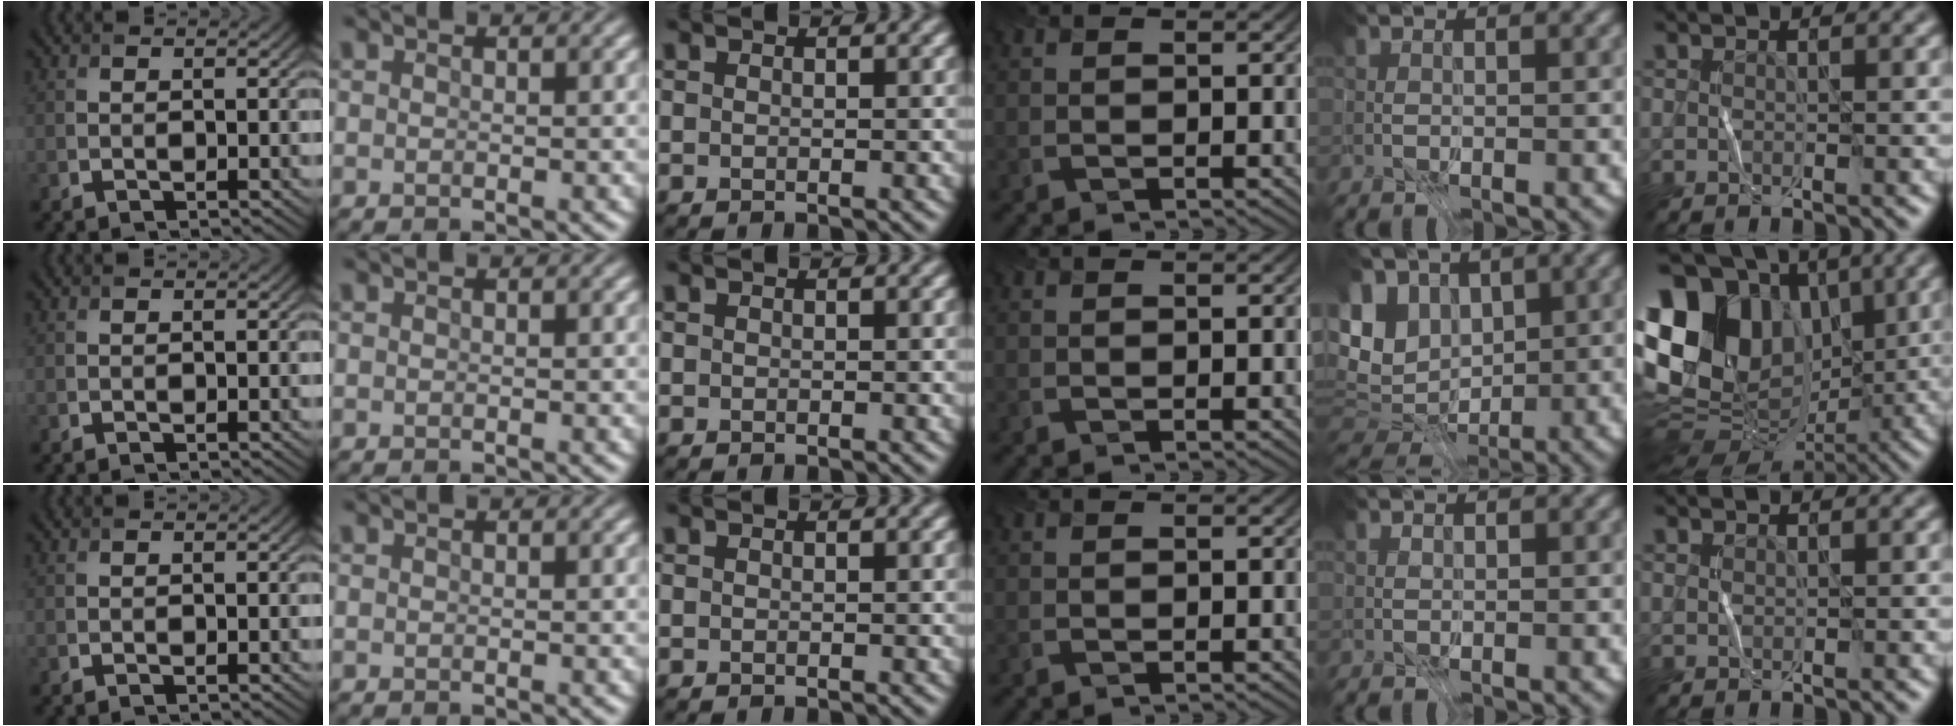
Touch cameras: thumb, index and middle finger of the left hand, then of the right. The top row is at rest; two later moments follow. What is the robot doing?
{"motion": "fold", "object": "file"}